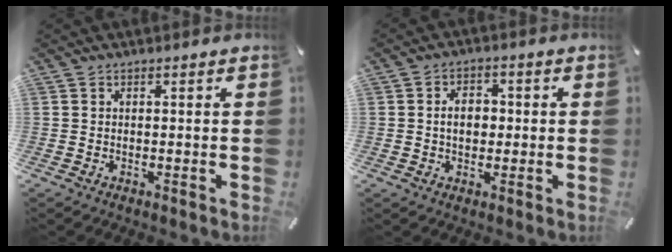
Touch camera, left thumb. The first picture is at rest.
{"total": 5.2, "force": [-0.1, 3.9, 3.5], "torque": [-0.054, 0.002, -0.006]}